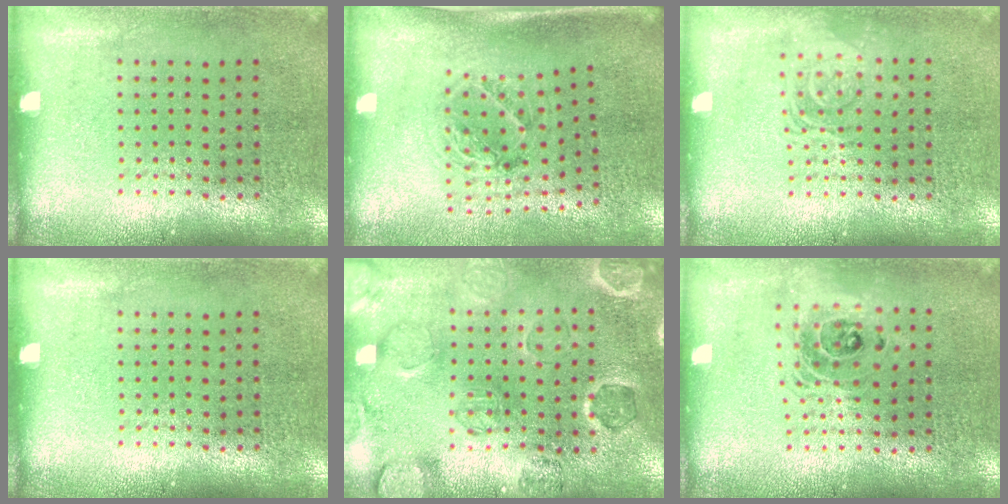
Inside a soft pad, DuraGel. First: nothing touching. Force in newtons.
{"total": 1.2, "press": 1.1, "slide": 0.5}
{"total": 2.3, "press": 2.3, "slide": 0.5}
{"total": 0.0}
{"total": 1.0, "press": 0.9, "slide": 0.3}
{"total": 1.5, "press": 1.2, "slide": 0.9}